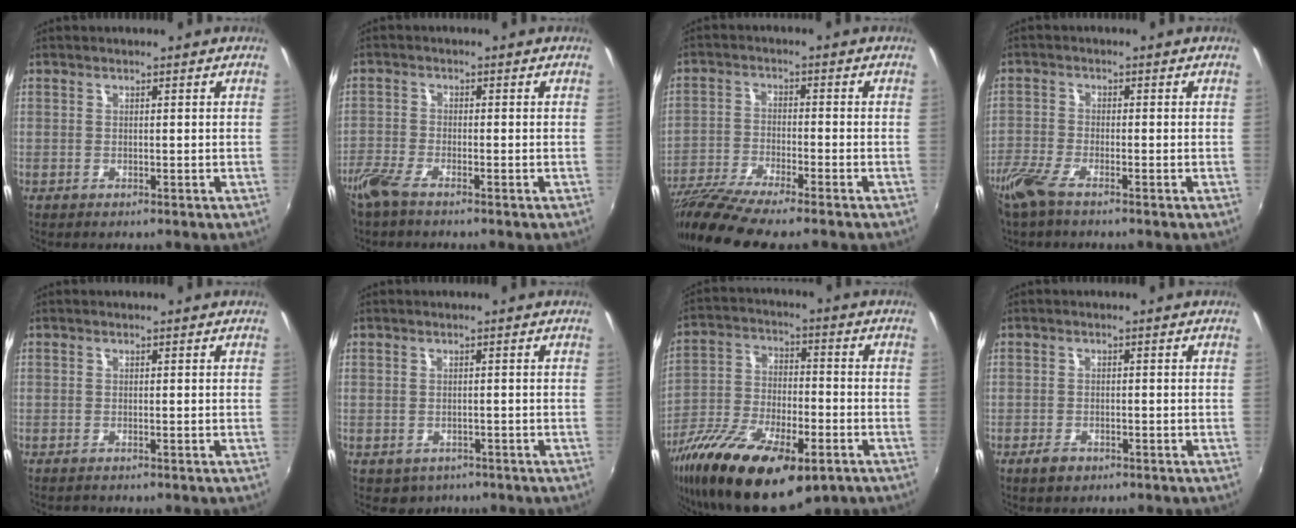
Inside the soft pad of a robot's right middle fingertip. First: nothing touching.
{"total": 4.3, "force": [-3.5, 0.8, 2.3], "torque": [-0.063, -0.011, -0.075]}
{"total": 10.7, "force": [-9.1, 0.0, 5.6], "torque": [-0.130, -0.031, -0.173]}
{"total": 5.7, "force": [-4.4, 1.3, 3.4], "torque": [-0.092, -0.015, -0.092]}
{"total": 0.5, "force": [-0.5, 0.0, 0.1], "torque": [-0.001, -0.002, -0.011]}
{"total": 2.5, "force": [-1.4, 2.0, 0.5], "torque": [-0.017, -0.005, -0.015]}
{"total": 22.2, "force": [-13.7, 8.6, 15.3], "torque": [-0.299, -0.043, -0.236]}
{"total": 2.1, "force": [-1.5, 1.1, 1.0], "torque": [-0.022, -0.003, -0.028]}